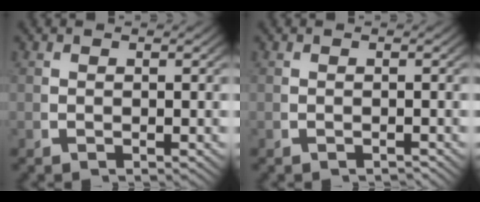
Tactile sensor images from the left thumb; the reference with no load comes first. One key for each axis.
{"total": 0.9, "fx": -0.9, "fy": 0.1, "fz": 0.1, "tx": -0.001, "ty": -0.001, "tz": -0.013}